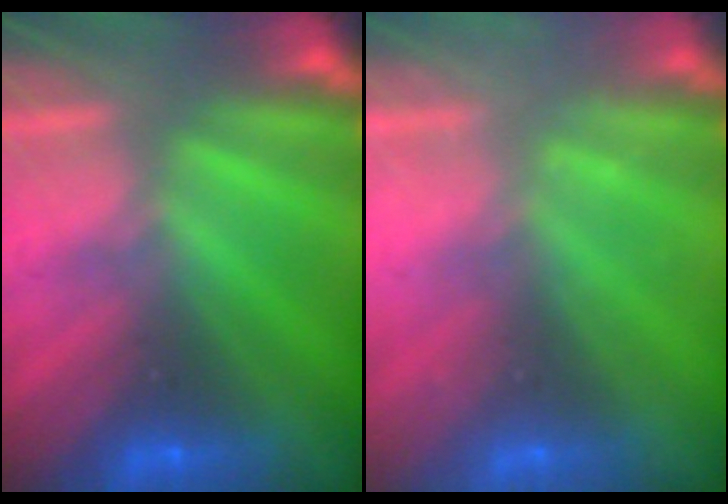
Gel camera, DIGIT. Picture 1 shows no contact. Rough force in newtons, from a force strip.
{"total": 2.2}